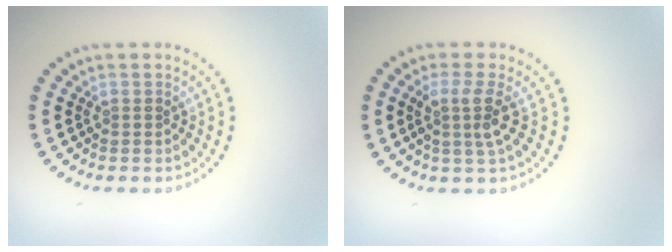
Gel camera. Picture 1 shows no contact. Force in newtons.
{"total": 2.7, "press": 2.0, "slide": 1.8}